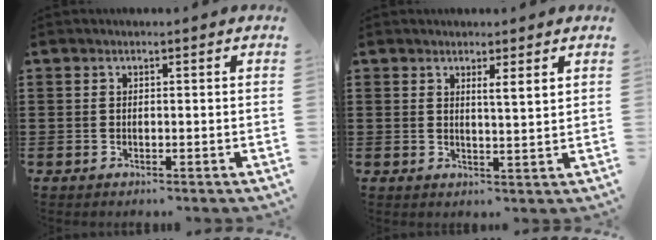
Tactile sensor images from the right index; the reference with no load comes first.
{"total": 2.0, "force": [1.4, -0.3, 1.5], "torque": [-0.032, -0.001, 0.024]}